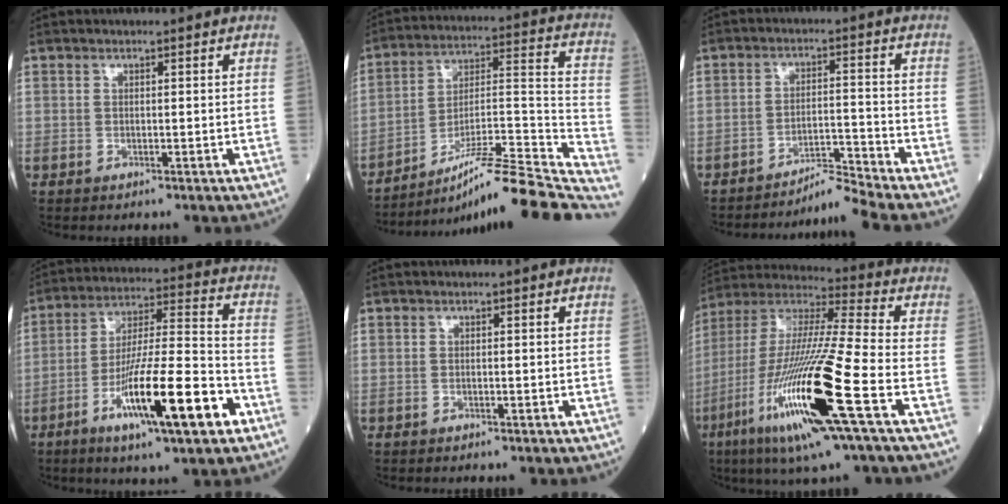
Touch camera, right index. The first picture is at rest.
{"total": 26.4, "force": [-22.7, -0.1, 13.5], "torque": [-0.137, 0.001, -0.341]}
{"total": 5.4, "force": [-4.9, -2.2, 0.1], "torque": [-0.003, -0.003, -0.084]}
{"total": 17.1, "force": [-7.7, 1.6, 15.2], "torque": [-0.268, -0.012, -0.126]}
{"total": 0.0}
{"total": 22.5, "force": [-8.6, 0.8, 20.8], "torque": [-0.435, -0.039, -0.165]}